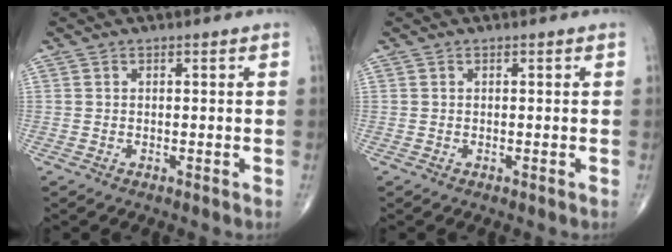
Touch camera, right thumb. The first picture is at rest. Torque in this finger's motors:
{"motor_torque": [0.05, 0.05, 0.00, 0.00, 0.00]}